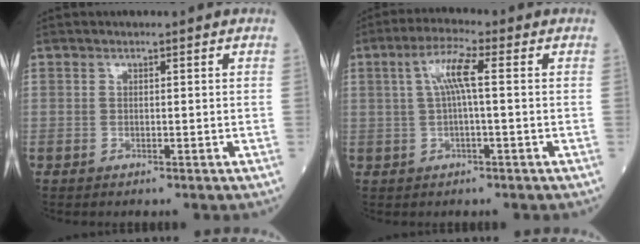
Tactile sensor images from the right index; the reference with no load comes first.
{"total": 5.9, "force": [1.1, 0.8, 5.7], "torque": [-0.118, 0.015, 0.023]}